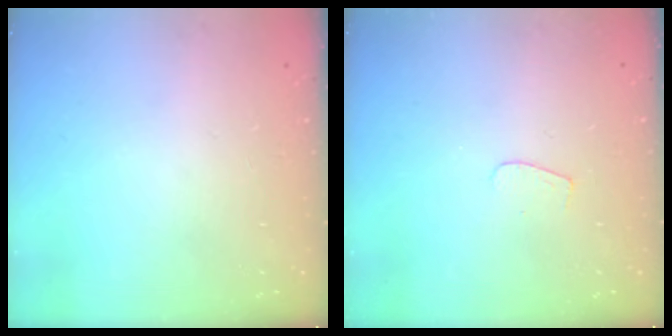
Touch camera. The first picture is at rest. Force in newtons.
{"total": 3.6, "press": 3.6, "slide": 0.3}